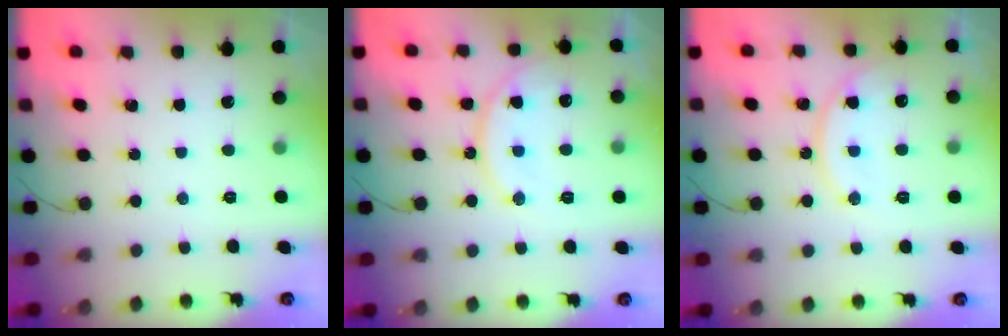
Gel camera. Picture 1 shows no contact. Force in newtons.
{"total": 13.5, "press": 13.4, "slide": 1.2}
{"total": 12.1, "press": 12.1, "slide": 0.8}